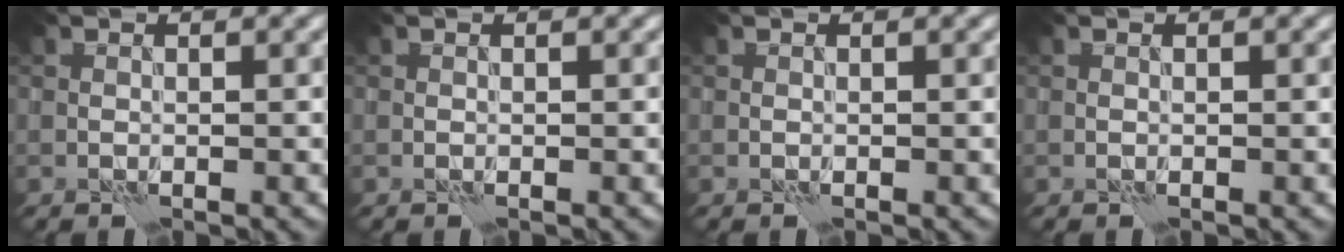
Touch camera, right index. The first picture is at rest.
{"total": 0.0}
{"total": 0.0}
{"total": 0.0}